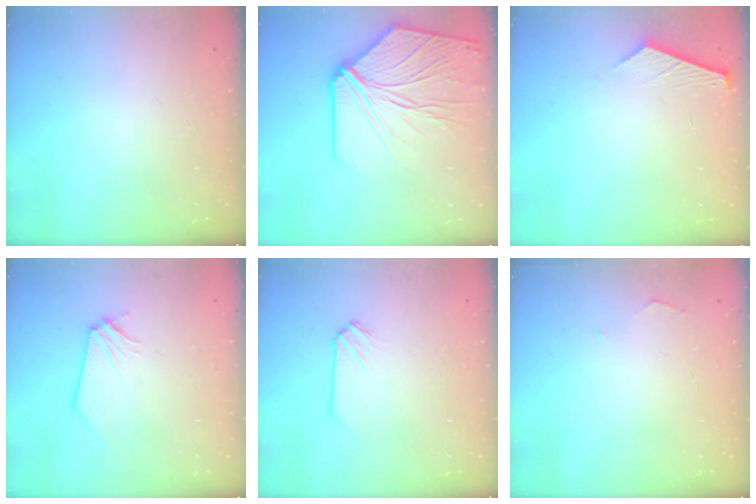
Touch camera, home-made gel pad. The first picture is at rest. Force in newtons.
{"total": 16.1, "press": 15.9, "slide": 2.9}
{"total": 3.7, "press": 3.7, "slide": 0.4}
{"total": 0.0}
{"total": 0.0}
{"total": 2.8, "press": 2.8, "slide": 0.4}